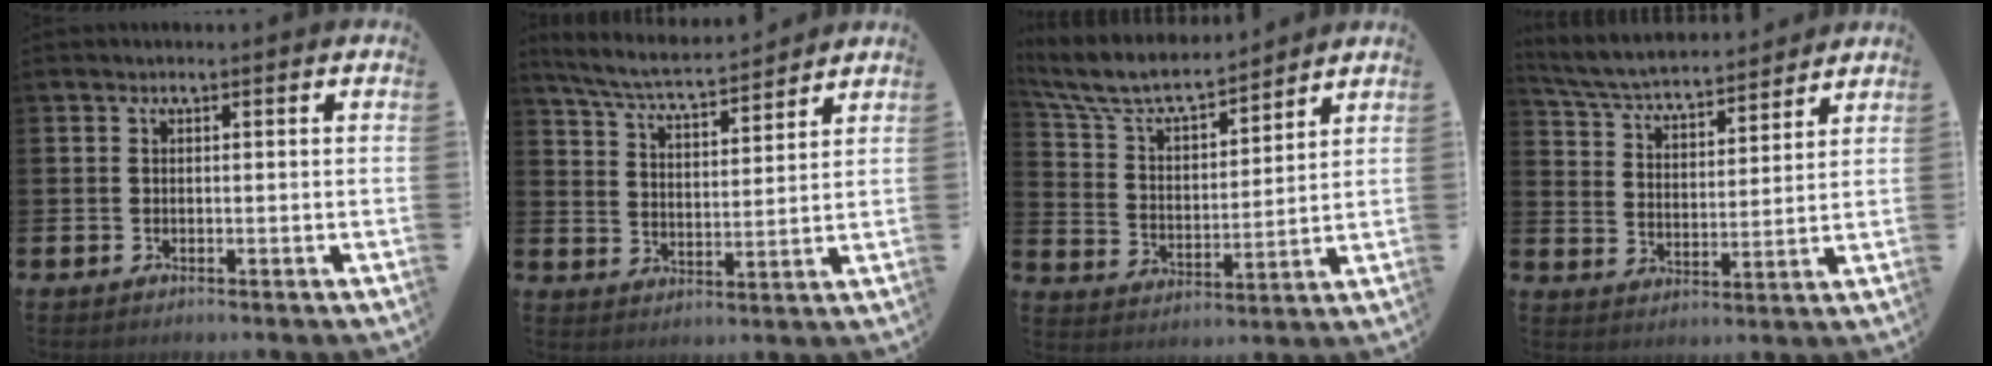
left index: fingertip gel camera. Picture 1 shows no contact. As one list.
[{"total": 6.1, "force": [5.8, 0.5, 2.0], "torque": [-0.063, -0.037, 0.099]}, {"total": 8.2, "force": [7.3, 2.1, 3.0], "torque": [-0.091, -0.050, 0.127]}, {"total": 5.4, "force": [5.2, 1.1, 1.3], "torque": [-0.051, -0.043, 0.086]}]